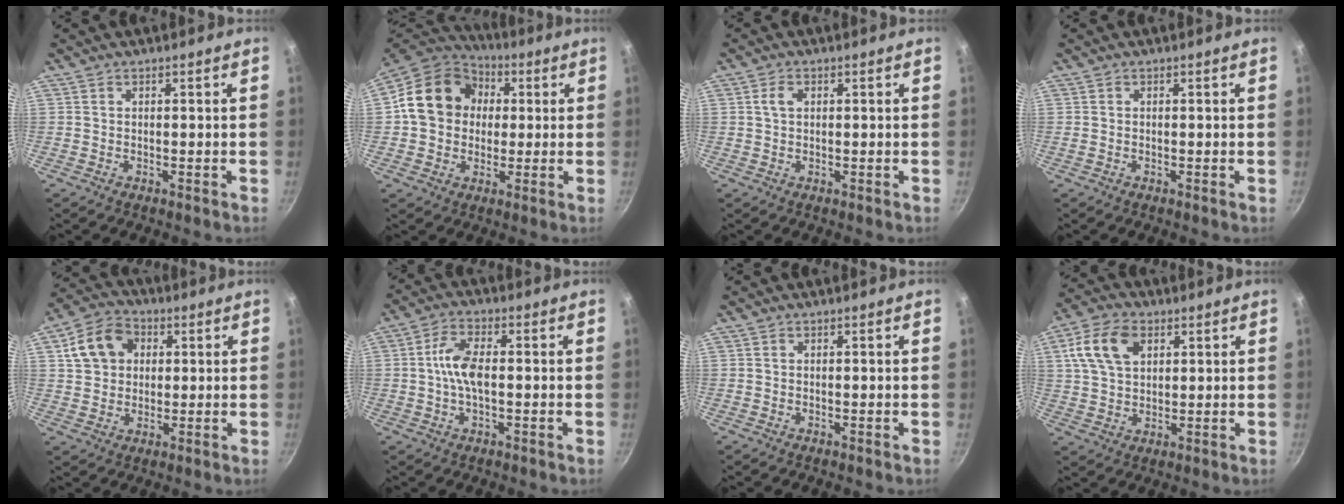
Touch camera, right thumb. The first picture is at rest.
{"total": 16.9, "force": [2.3, 14.2, 9.0], "torque": [-0.132, 0.030, 0.023]}
{"total": 2.2, "force": [0.5, 1.5, 1.5], "torque": [-0.025, 0.004, 0.009]}
{"total": 0.0}
{"total": 10.6, "force": [2.9, 8.5, 5.7], "torque": [-0.079, 0.014, 0.040]}
{"total": 6.7, "force": [-0.1, 3.1, 5.9], "torque": [-0.121, 0.015, -0.007]}
{"total": 0.0}
{"total": 11.1, "force": [3.9, 7.3, 7.4], "torque": [-0.128, 0.007, 0.069]}